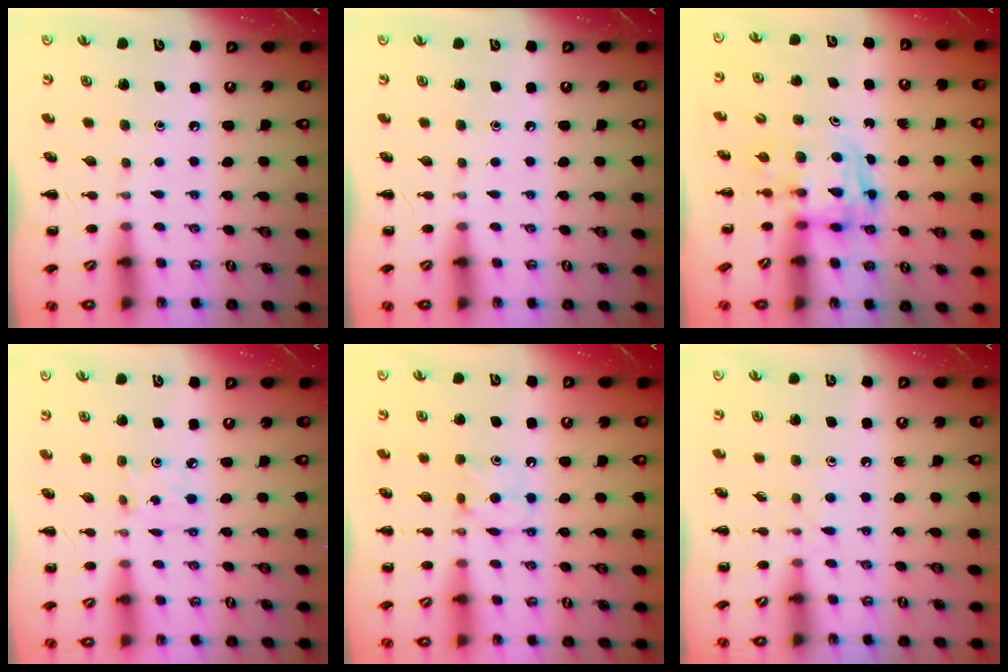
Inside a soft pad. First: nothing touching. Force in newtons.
{"total": 0.0}
{"total": 2.6, "press": 2.6, "slide": 0.2}
{"total": 2.5, "press": 2.3, "slide": 0.9}
{"total": 6.8, "press": 6.6, "slide": 1.8}
{"total": 5.8, "press": 5.6, "slide": 1.6}